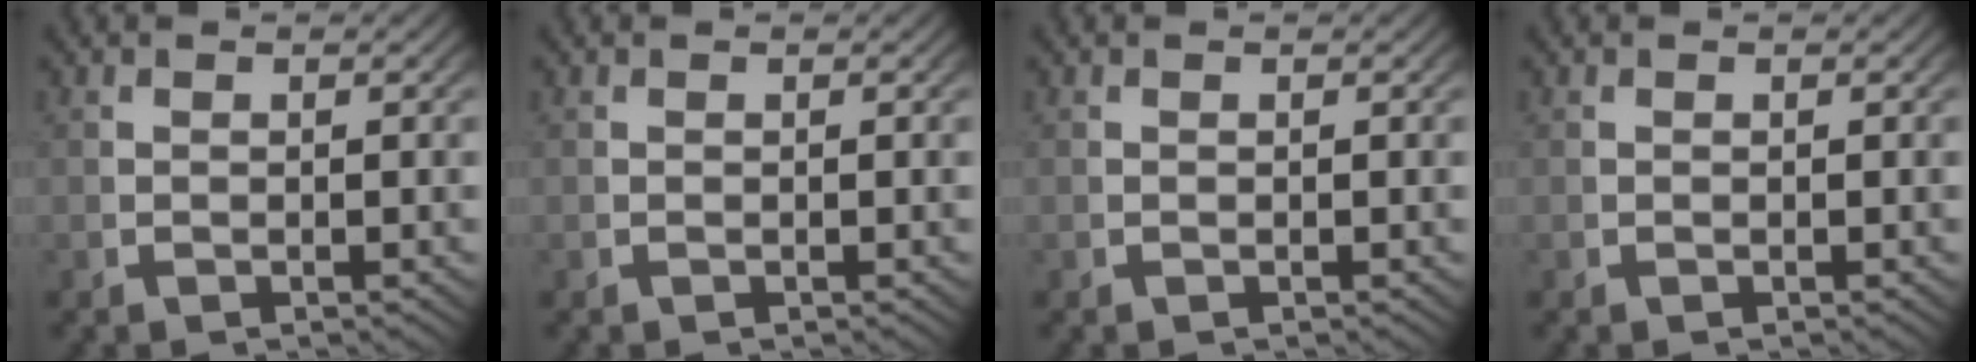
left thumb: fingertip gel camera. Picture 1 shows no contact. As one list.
[{"total": 0.0}, {"total": 0.0}, {"total": 0.0}]